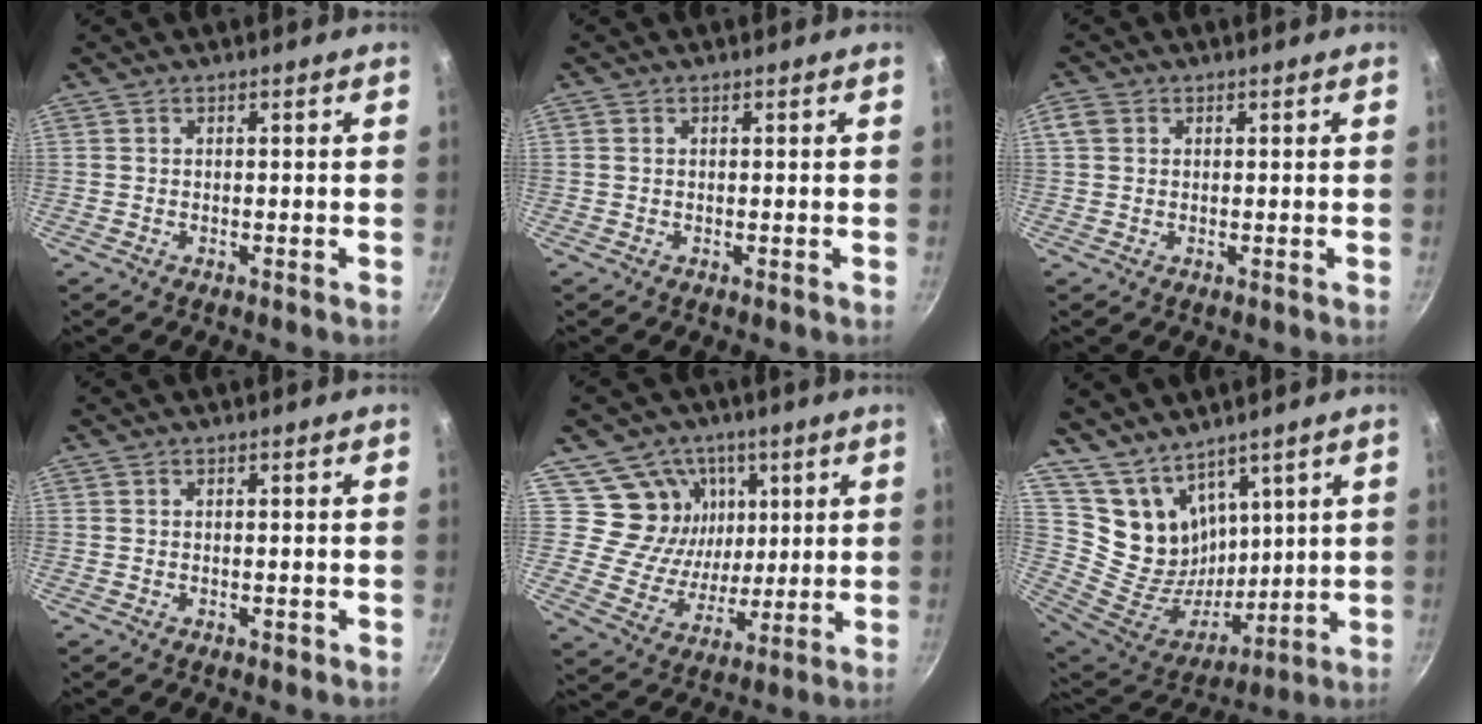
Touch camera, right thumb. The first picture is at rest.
{"total": 0.6, "force": [0.1, 0.5, 0.3], "torque": [-0.007, 0.001, 0.001]}
{"total": 2.7, "force": [0.8, 2.2, 1.3], "torque": [-0.018, 0.003, 0.012]}
{"total": 0.6, "force": [-0.4, 0.2, 0.4], "torque": [-0.007, 0.005, -0.004]}
{"total": 12.1, "force": [4.9, 10.5, 3.5], "torque": [-0.014, -0.042, 0.085]}
{"total": 14.1, "force": [10.2, 8.3, 4.9], "torque": [-0.064, -0.075, 0.217]}